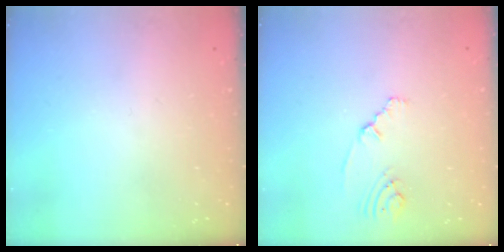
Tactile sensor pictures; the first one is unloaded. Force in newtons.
{"total": 1.8, "press": 1.7, "slide": 0.7}